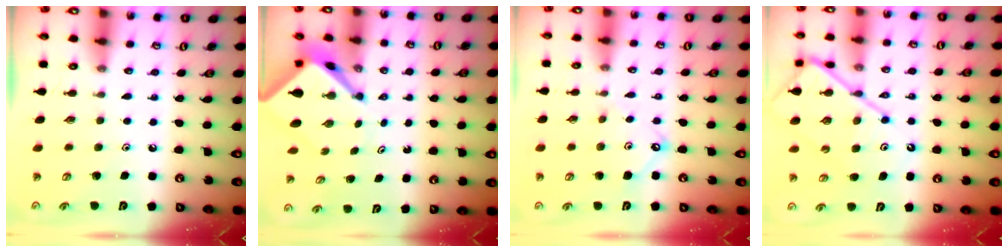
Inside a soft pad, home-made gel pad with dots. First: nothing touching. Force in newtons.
{"total": 4.9, "press": 4.8, "slide": 0.4}
{"total": 7.7, "press": 7.7, "slide": 0.8}
{"total": 13.3, "press": 13.3, "slide": 1.3}